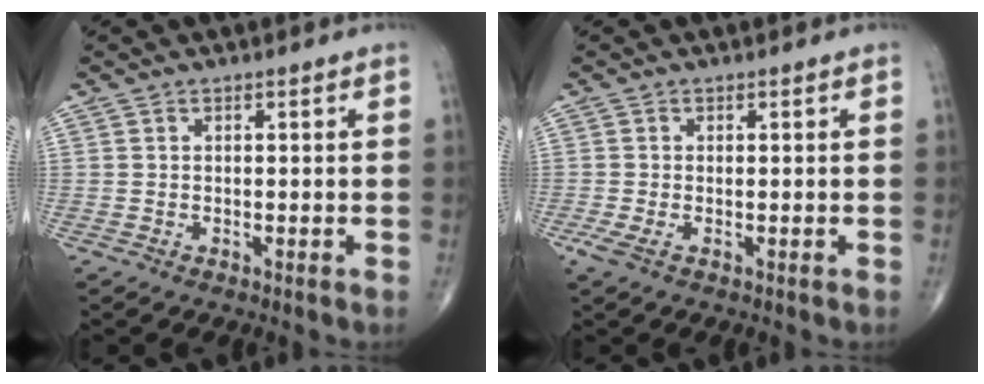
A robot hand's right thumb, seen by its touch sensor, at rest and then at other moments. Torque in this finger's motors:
{"motor_torque": [2.56, 1.19, 0.53, -0.81, 0.06]}